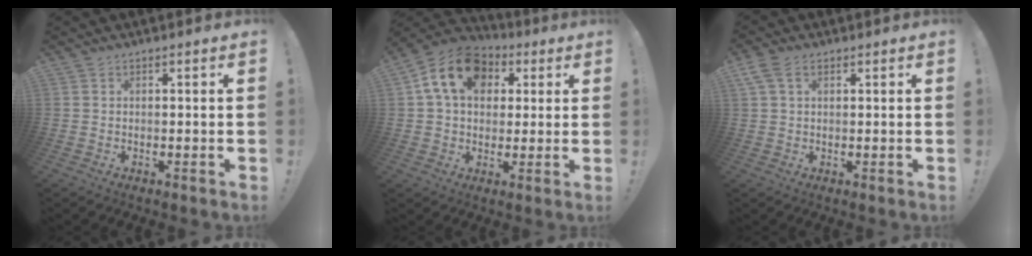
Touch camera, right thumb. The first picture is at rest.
{"total": 15.7, "force": [5.4, 11.5, 9.3], "torque": [-0.144, -0.004, 0.104]}
{"total": 4.5, "force": [2.0, 2.8, 2.9], "torque": [-0.050, 0.002, 0.040]}